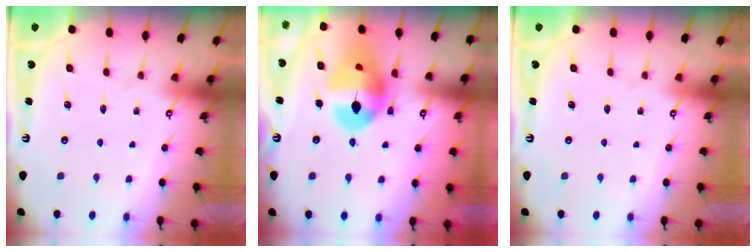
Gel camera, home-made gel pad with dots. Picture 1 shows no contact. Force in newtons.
{"total": 17.4, "press": 17.2, "slide": 2.0}
{"total": 0.0}